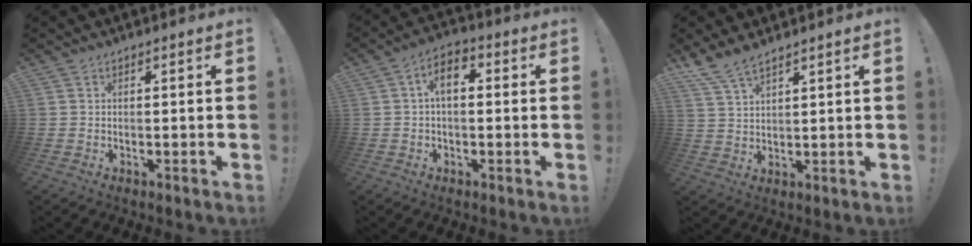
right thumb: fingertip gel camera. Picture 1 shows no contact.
{"total": 6.6, "force": [1.0, 3.8, 5.4], "torque": [-0.086, 0.008, 0.018]}
{"total": 6.0, "force": [5.2, 1.4, 2.7], "torque": [-0.064, -0.025, 0.101]}